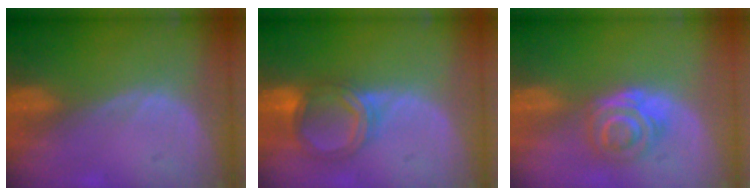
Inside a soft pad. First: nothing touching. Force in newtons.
{"total": 5.8, "press": 5.7, "slide": 0.6}
{"total": 6.5, "press": 5.4, "slide": 3.7}